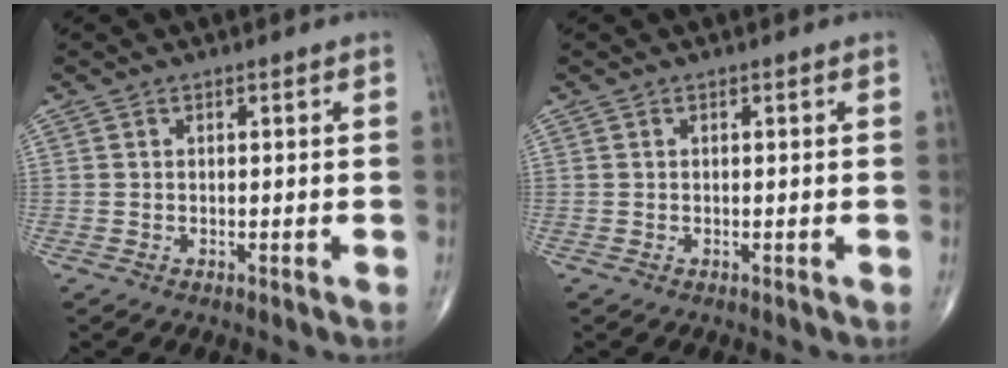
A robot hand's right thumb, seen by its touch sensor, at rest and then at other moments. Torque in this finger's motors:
{"motor_torque": [-0.02, -0.05, -0.06, 0.00, 0.01]}